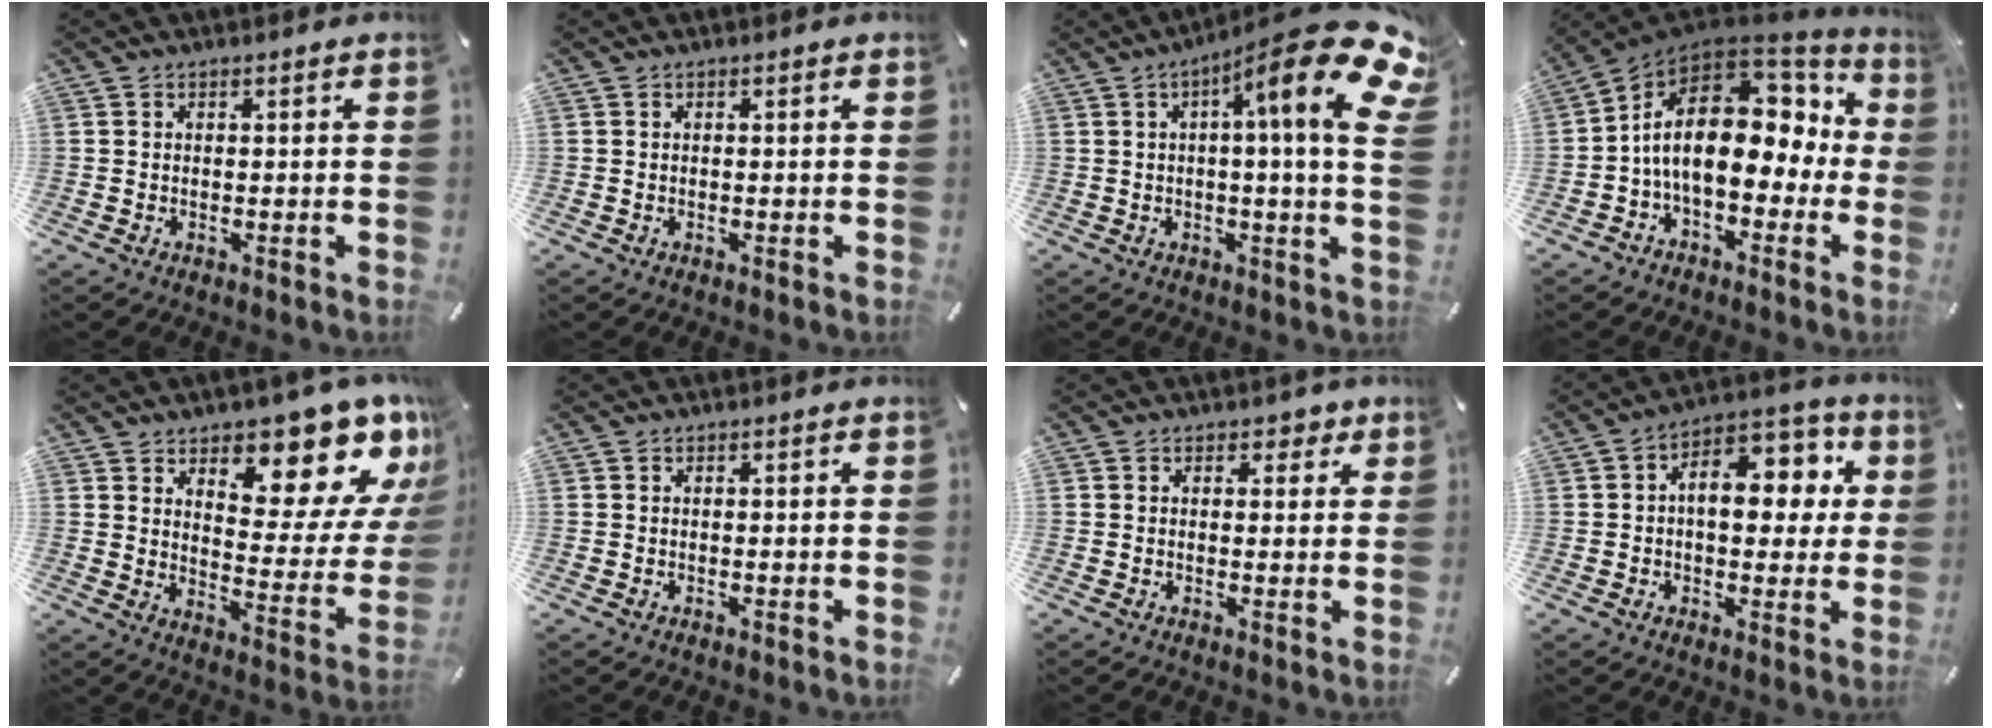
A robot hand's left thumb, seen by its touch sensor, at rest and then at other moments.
{"total": 0.0}
{"total": 21.6, "force": [7.7, 3.2, 19.9], "torque": [-0.286, -0.061, 0.108]}
{"total": 18.2, "force": [1.5, 11.1, 14.3], "torque": [-0.261, -0.014, 0.026]}
{"total": 14.5, "force": [11.4, 6.0, 6.7], "torque": [-0.062, -0.118, 0.185]}
{"total": 0.0}
{"total": 2.6, "force": [1.5, 1.9, 1.0], "torque": [0.001, -0.001, 0.020]}
{"total": 12.8, "force": [2.3, 8.2, 9.5], "torque": [-0.130, -0.008, 0.040]}